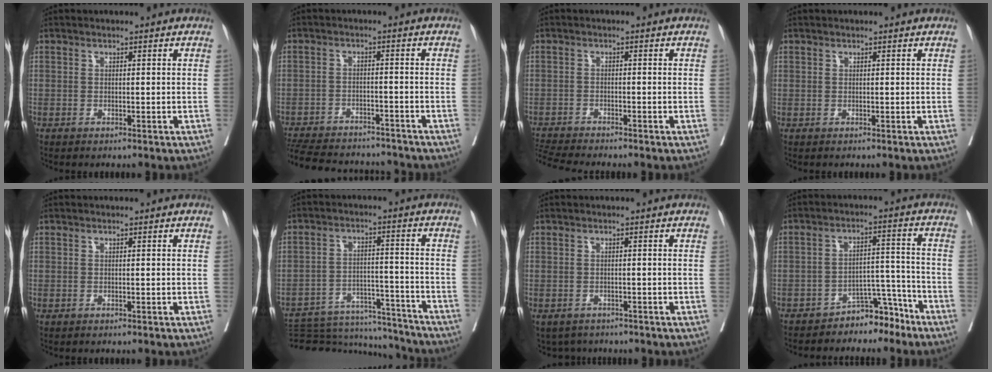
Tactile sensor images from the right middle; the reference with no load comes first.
{"total": 18.6, "force": [-16.7, 5.2, 6.4], "torque": [-0.175, -0.016, -0.235]}
{"total": 6.8, "force": [-6.4, -0.6, 2.1], "torque": [-0.037, -0.013, -0.111]}
{"total": 0.7, "force": [0.2, 0.7, -0.1], "torque": [0.017, 0.007, 0.001]}
{"total": 0.0}
{"total": 16.9, "force": [-16.1, 4.3, 2.8], "torque": [-0.050, 0.029, -0.226]}
{"total": 6.1, "force": [-4.8, 3.4, 1.5], "torque": [-0.031, -0.004, -0.062]}
{"total": 6.7, "force": [-5.9, 2.7, 1.6], "torque": [-0.009, 0.032, -0.096]}